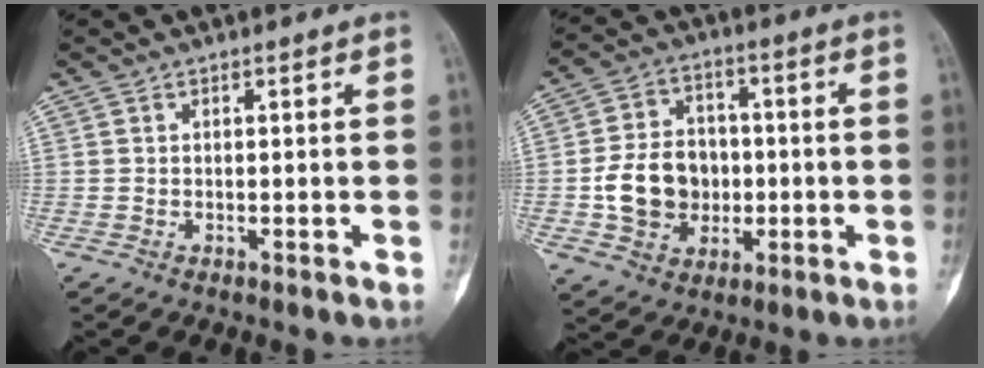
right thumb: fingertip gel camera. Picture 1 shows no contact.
{"total": 12.2, "force": [-1.5, 10.0, 6.9], "torque": [-0.096, 0.018, -0.022]}